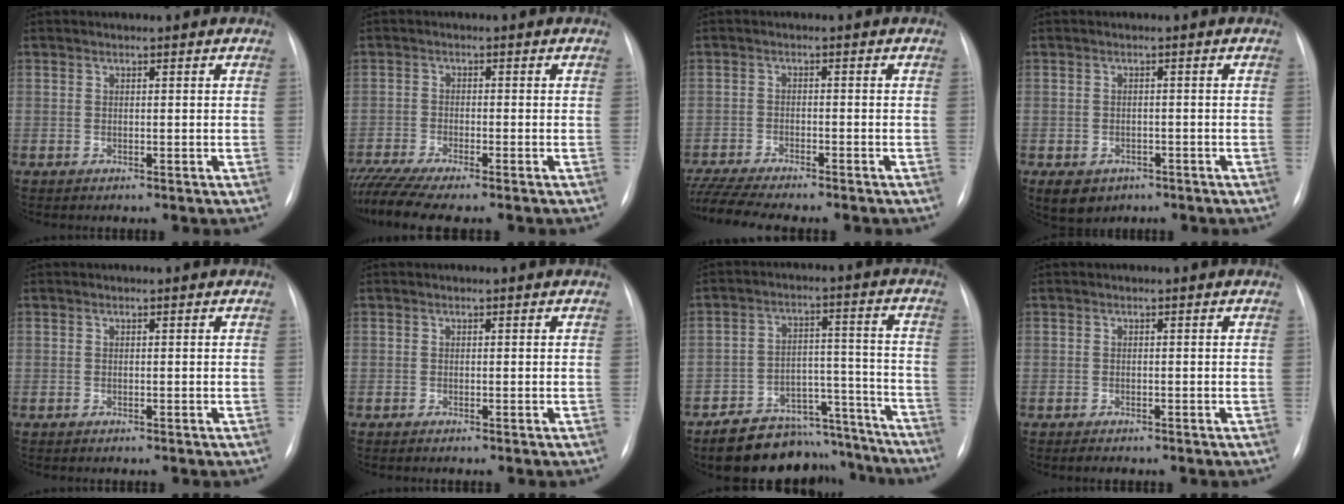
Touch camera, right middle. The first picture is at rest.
{"total": 8.1, "force": [-7.0, 0.0, 4.2], "torque": [-0.071, -0.016, -0.114]}
{"total": 11.3, "force": [-10.0, 1.2, 5.2], "torque": [-0.084, -0.010, -0.151]}
{"total": 8.1, "force": [-4.5, 6.1, 2.9], "torque": [-0.066, 0.001, -0.053]}
{"total": 0.0}
{"total": 0.0}
{"total": 15.3, "force": [-13.9, 5.6, 3.0], "torque": [-0.021, 0.052, -0.195]}
{"total": 2.6, "force": [-2.1, 0.9, 1.2], "torque": [-0.025, -0.006, -0.024]}